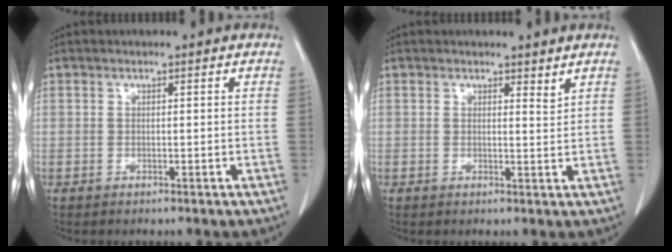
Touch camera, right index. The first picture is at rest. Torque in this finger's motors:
{"motor_torque": [-0.23, 0.28, 0.06, -0.01]}